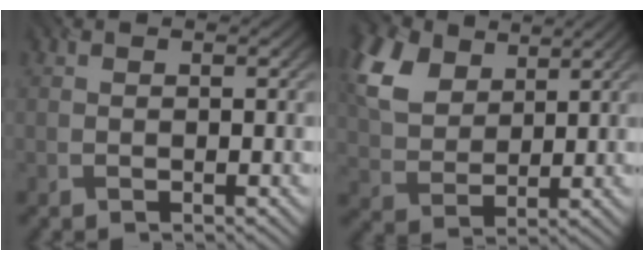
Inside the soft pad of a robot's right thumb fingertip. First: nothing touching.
{"total": 10.2, "force": [5.3, 6.2, 6.1], "torque": [-0.179, 0.021, 0.107]}